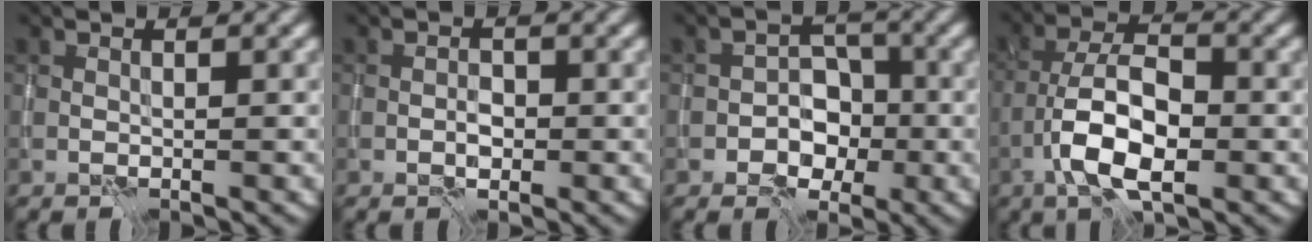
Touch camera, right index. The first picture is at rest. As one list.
[{"total": 1.4, "force": [-0.6, 0.8, 1.0], "torque": [-0.016, 0.000, -0.012]}, {"total": 3.8, "force": [-1.3, 2.9, 2.2], "torque": [0.004, 0.004, -0.032]}, {"total": 7.1, "force": [-2.8, 3.0, 5.8], "torque": [-0.108, 0.007, -0.058]}]